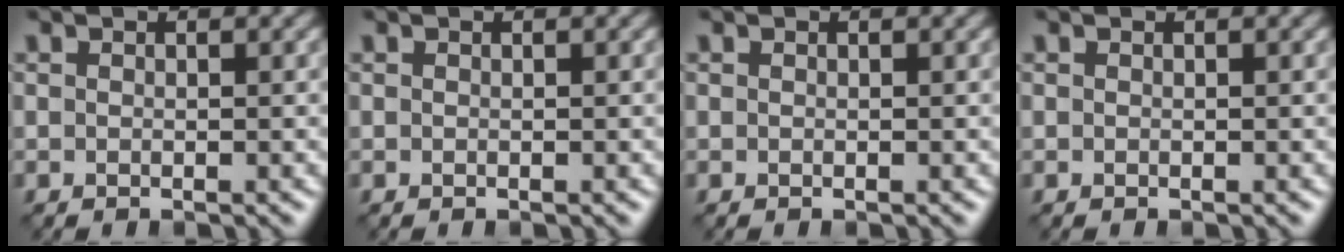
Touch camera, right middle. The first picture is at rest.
{"total": 0.0}
{"total": 0.0}
{"total": 0.0}